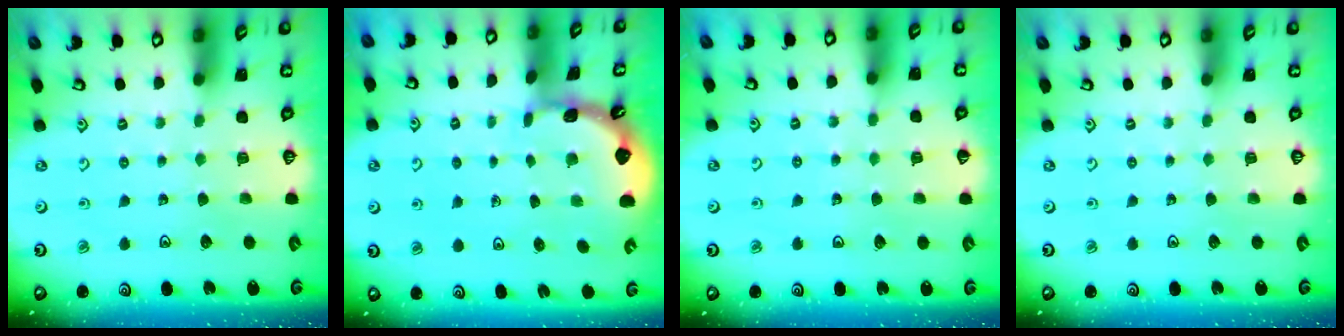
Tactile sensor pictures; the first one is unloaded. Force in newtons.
{"total": 1.5, "press": 1.5, "slide": 0.1}
{"total": 2.6, "press": 2.6, "slide": 0.2}
{"total": 0.0}